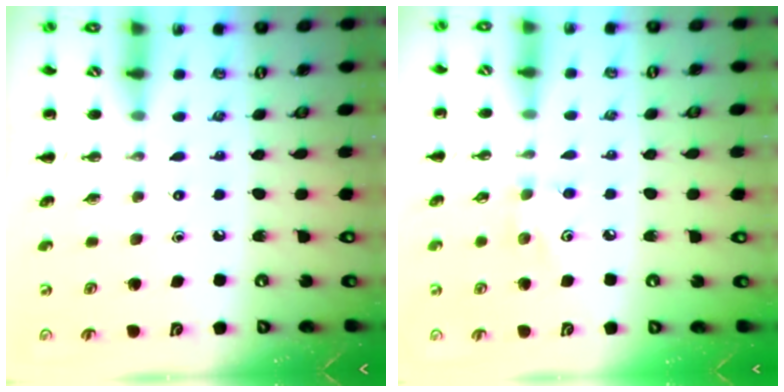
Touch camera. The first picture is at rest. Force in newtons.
{"total": 3.5, "press": 3.5, "slide": 0.6}